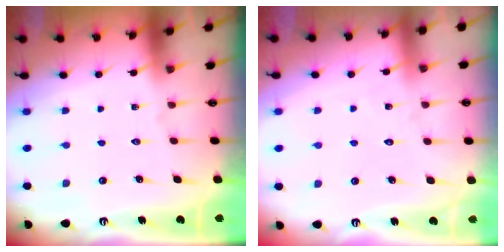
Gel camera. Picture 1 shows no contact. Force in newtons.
{"total": 4.0, "press": 4.0, "slide": 0.3}